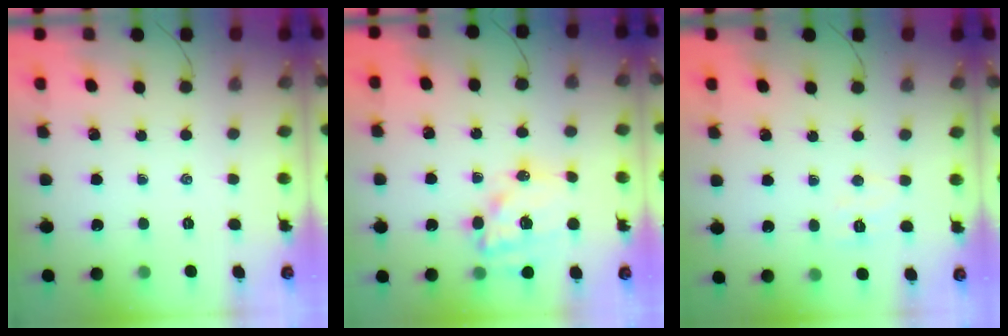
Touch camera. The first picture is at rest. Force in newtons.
{"total": 14.5, "press": 14.1, "slide": 3.3}
{"total": 5.0, "press": 4.9, "slide": 1.0}